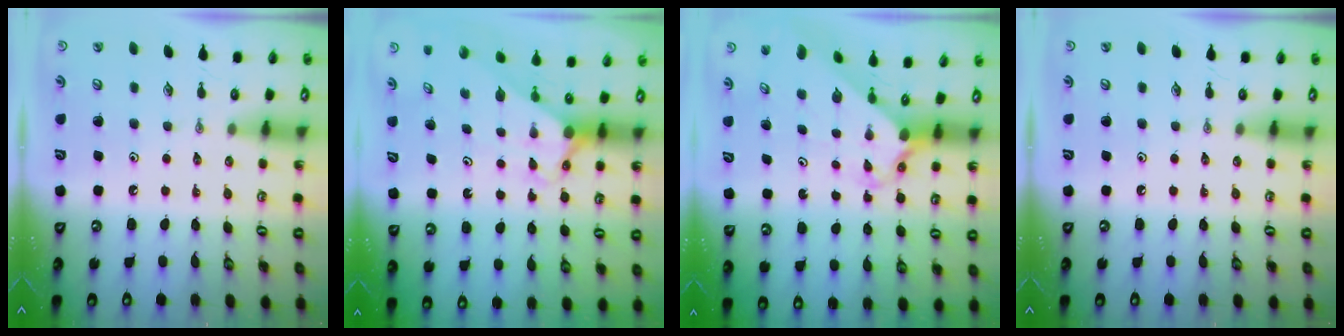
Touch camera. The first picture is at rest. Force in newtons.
{"total": 2.9, "press": 2.9, "slide": 0.0}
{"total": 2.5, "press": 2.5, "slide": 0.3}
{"total": 0.0}